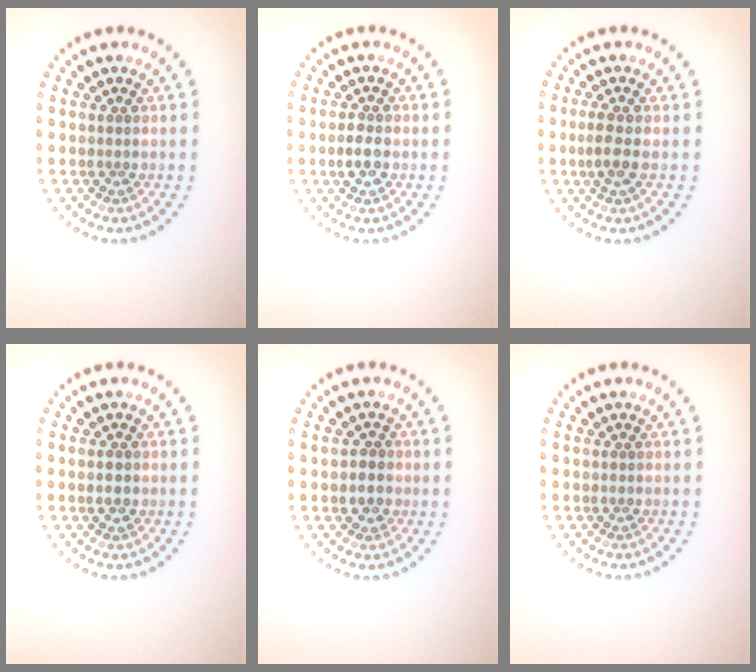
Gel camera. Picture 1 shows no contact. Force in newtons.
{"total": 1.8, "press": 1.7, "slide": 0.3}
{"total": 1.8, "press": 1.6, "slide": 0.9}
{"total": 1.7, "press": 1.7, "slide": 0.2}
{"total": 1.5, "press": 1.4, "slide": 0.5}
{"total": 0.0}